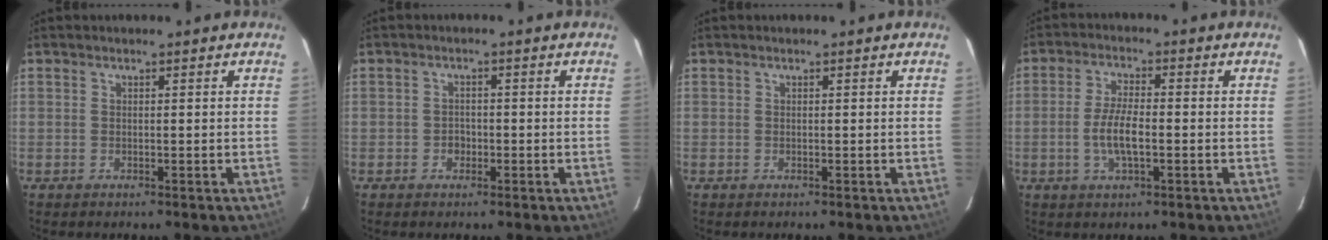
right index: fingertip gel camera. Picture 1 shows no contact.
{"total": 2.0, "force": [-0.8, 1.7, 0.6], "torque": [-0.011, 0.004, -0.011]}
{"total": 0.0}
{"total": 6.3, "force": [-1.5, 2.0, 5.7], "torque": [-0.117, -0.002, -0.029]}